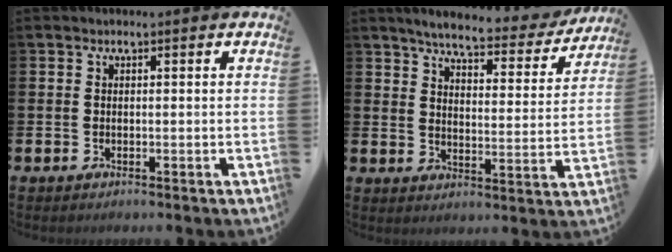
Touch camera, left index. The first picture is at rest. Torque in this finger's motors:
{"motor_torque": [1.11, -1.04, 0.62, 0.12]}